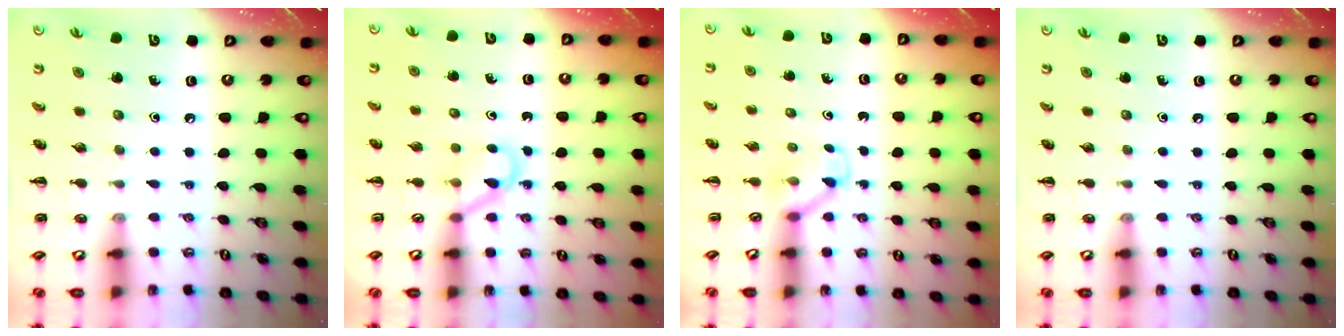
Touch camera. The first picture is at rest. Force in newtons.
{"total": 3.5, "press": 3.2, "slide": 1.5}
{"total": 2.6, "press": 2.4, "slide": 0.9}
{"total": 0.0}